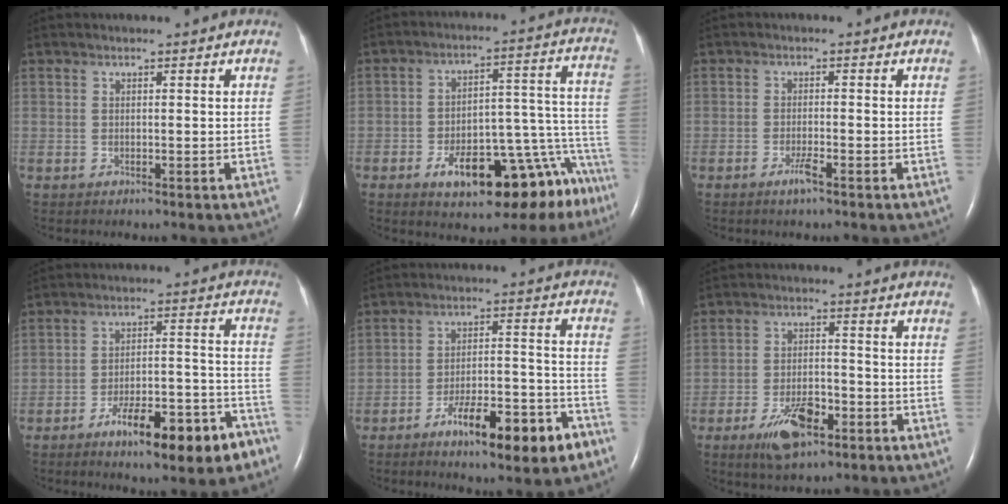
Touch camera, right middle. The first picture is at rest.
{"total": 19.7, "force": [-13.6, 6.0, 12.9], "torque": [-0.077, 0.060, -0.181]}
{"total": 2.2, "force": [-1.4, 0.1, 1.6], "torque": [-0.035, -0.002, -0.027]}
{"total": 13.3, "force": [-8.4, 3.3, 9.8], "torque": [-0.138, 0.020, -0.119]}
{"total": 12.8, "force": [-7.7, 2.9, 9.8], "torque": [-0.148, 0.014, -0.110]}
{"total": 7.6, "force": [-4.3, 2.9, 5.6], "torque": [-0.108, -0.005, -0.071]}